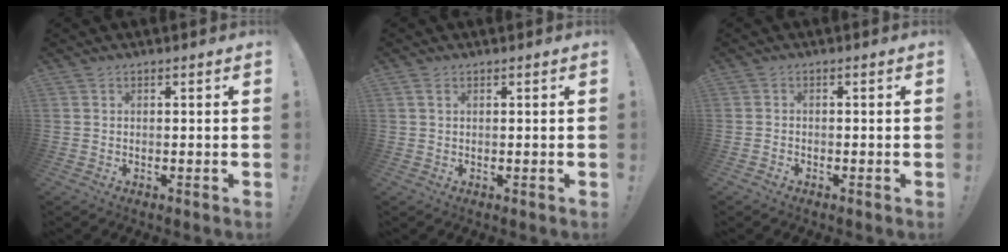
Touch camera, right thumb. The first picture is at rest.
{"total": 1.6, "force": [0.7, 0.7, 1.3], "torque": [-0.025, 0.002, 0.014]}
{"total": 1.2, "force": [-1.0, 0.6, 0.2], "torque": [-0.001, 0.004, -0.018]}